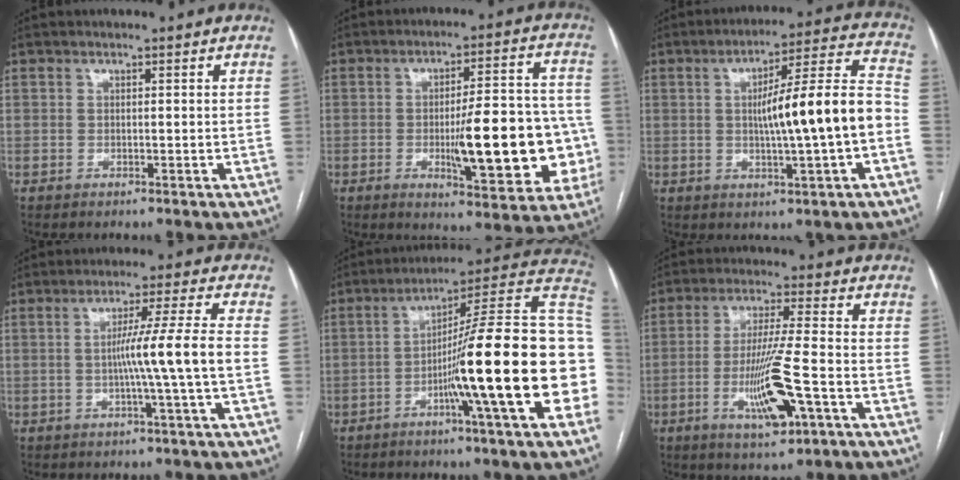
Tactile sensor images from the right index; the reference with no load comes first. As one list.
[{"total": 17.2, "force": [-3.4, 3.9, 16.4], "torque": [-0.201, 0.019, -0.036]}, {"total": 13.9, "force": [-1.5, 0.2, 13.8], "torque": [-0.210, 0.017, -0.024]}, {"total": 7.6, "force": [-1.1, -2.1, 7.2], "torque": [-0.120, 0.006, -0.015]}, {"total": 23.1, "force": [-4.5, -0.7, 22.7], "torque": [-0.243, 0.017, -0.081]}, {"total": 11.2, "force": [-4.1, 0.6, 10.4], "torque": [-0.198, -0.012, -0.070]}]